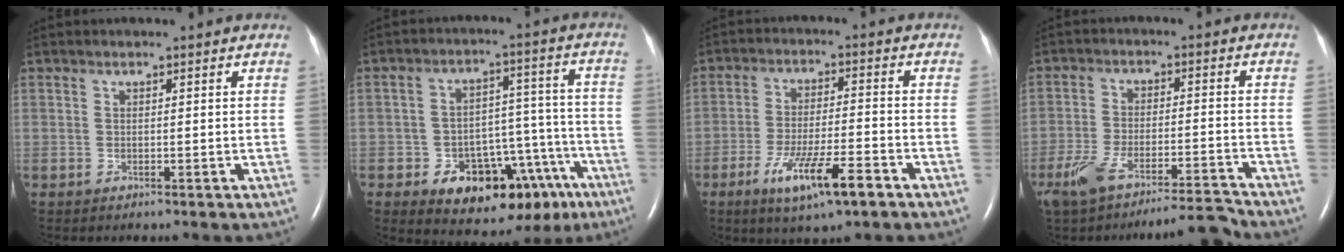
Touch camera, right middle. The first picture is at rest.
{"total": 15.6, "force": [-8.7, 8.3, 9.8], "torque": [-0.108, 0.043, -0.114]}
{"total": 9.9, "force": [-5.5, 1.3, 8.1], "torque": [-0.148, -0.018, -0.092]}
{"total": 10.2, "force": [-8.9, 0.8, 4.8], "torque": [-0.093, 0.008, -0.155]}